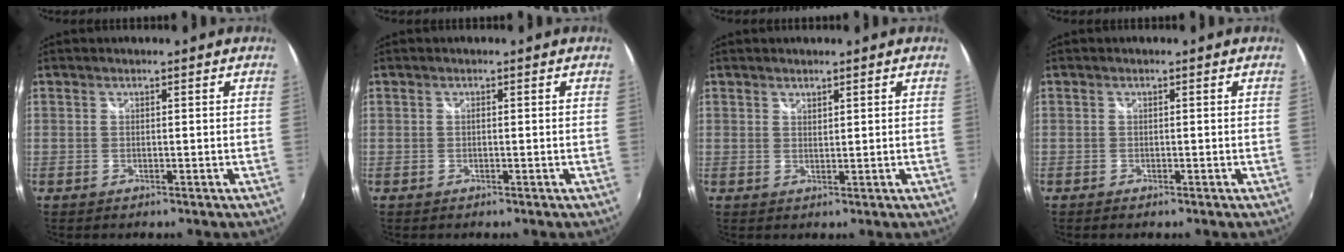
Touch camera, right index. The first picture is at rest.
{"total": 0.0}
{"total": 1.1, "force": [1.0, 0.4, 0.3], "torque": [-0.002, 0.000, 0.017]}
{"total": 0.6, "force": [-0.5, 0.3, 0.3], "torque": [-0.008, -0.003, -0.011]}